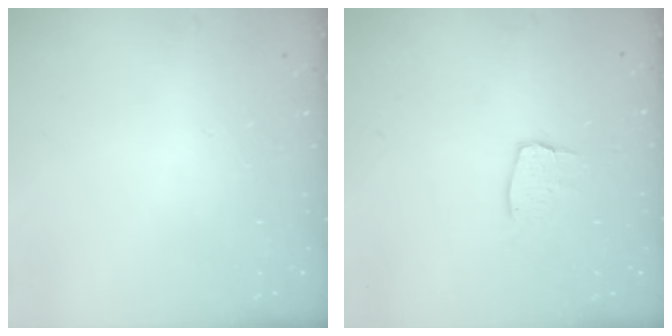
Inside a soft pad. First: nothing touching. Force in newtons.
{"total": 6.1, "press": 6.0, "slide": 0.4}